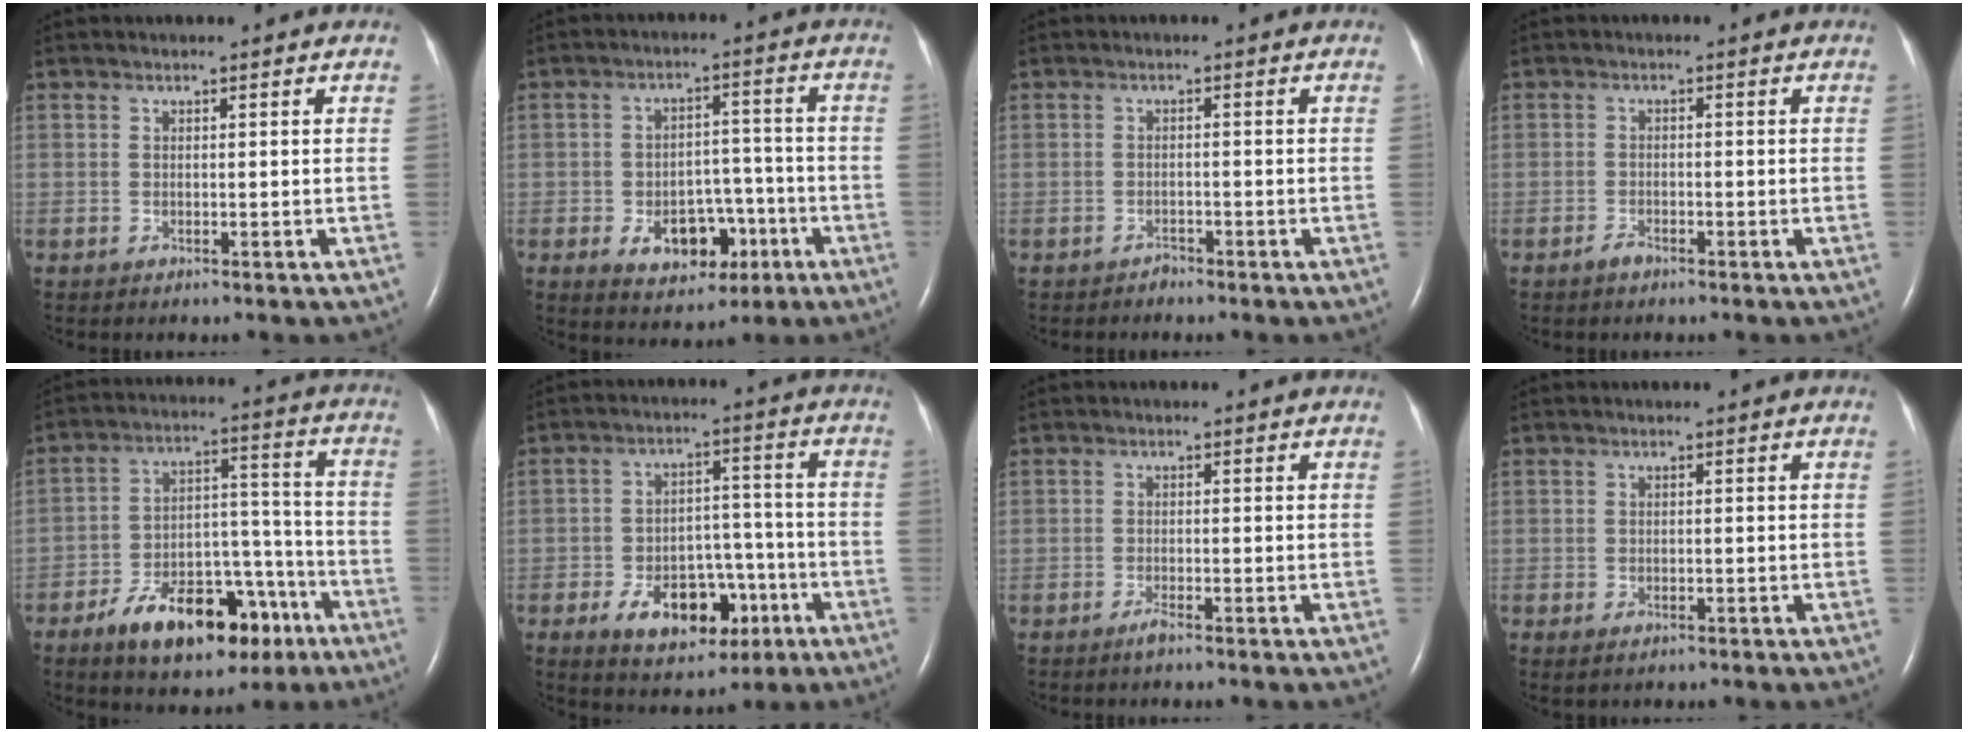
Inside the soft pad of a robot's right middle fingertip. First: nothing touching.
{"total": 8.6, "force": [-3.5, 5.5, 5.6], "torque": [-0.082, 0.017, -0.043]}
{"total": 1.0, "force": [-1.0, 0.4, -0.1], "torque": [-0.001, -0.001, -0.020]}
{"total": 1.3, "force": [-1.1, 0.4, 0.5], "torque": [-0.015, -0.001, -0.020]}
{"total": 17.0, "force": [-10.2, 7.9, 11.1], "torque": [-0.163, 0.029, -0.152]}
{"total": 11.3, "force": [-5.2, 6.7, 7.5], "torque": [-0.116, 0.017, -0.069]}
{"total": 1.1, "force": [-0.9, -0.1, 0.6], "torque": [-0.020, -0.003, -0.018]}
{"total": 1.2, "force": [-0.6, 0.7, 0.8], "torque": [-0.015, 0.000, -0.003]}